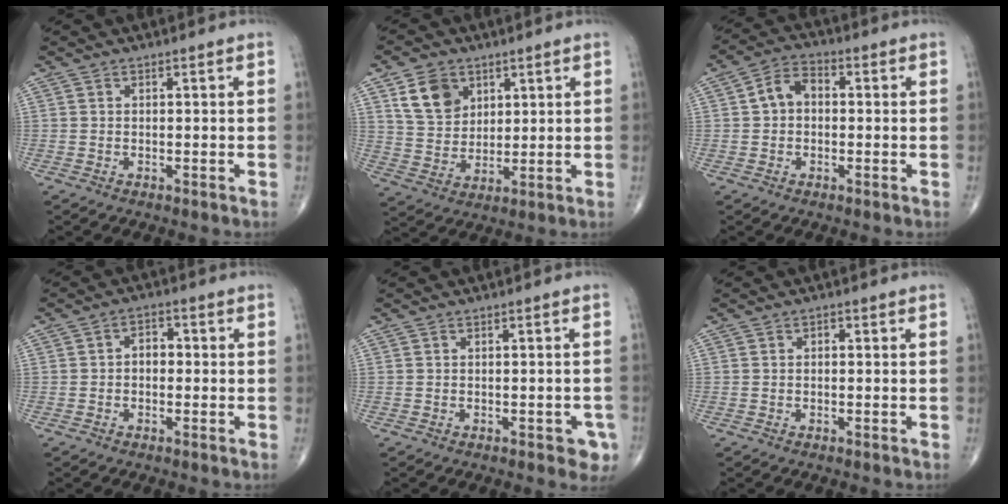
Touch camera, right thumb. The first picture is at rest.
{"total": 9.2, "force": [4.3, 6.9, 4.4], "torque": [-0.060, -0.021, 0.088]}
{"total": 5.8, "force": [0.3, 4.3, 3.9], "torque": [-0.060, 0.022, -0.005]}
{"total": 3.4, "force": [-0.1, 2.4, 2.4], "torque": [-0.025, 0.016, -0.010]}
{"total": 3.5, "force": [-1.6, 1.7, 2.5], "torque": [-0.013, 0.005, -0.017]}
{"total": 0.9, "force": [0.1, 0.6, 0.6], "torque": [-0.008, 0.003, -0.001]}